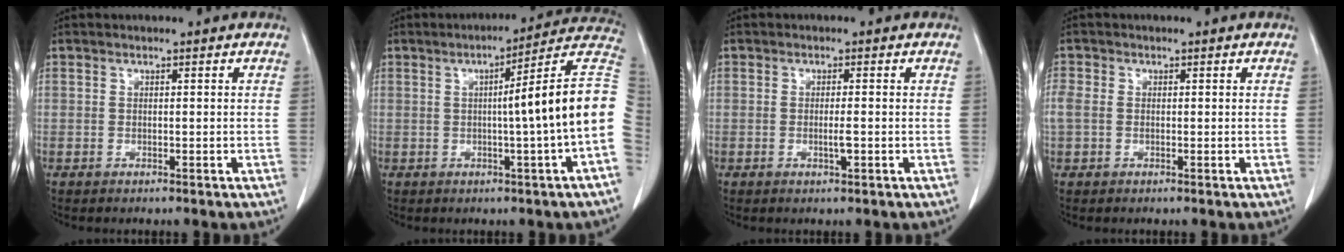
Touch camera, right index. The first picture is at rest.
{"total": 13.7, "force": [-0.5, -1.9, 13.6], "torque": [-0.170, 0.022, -0.017]}
{"total": 1.8, "force": [-0.4, 0.1, 1.7], "torque": [-0.033, -0.003, -0.007]}
{"total": 2.9, "force": [0.1, 2.3, 1.8], "torque": [-0.068, 0.019, 0.006]}